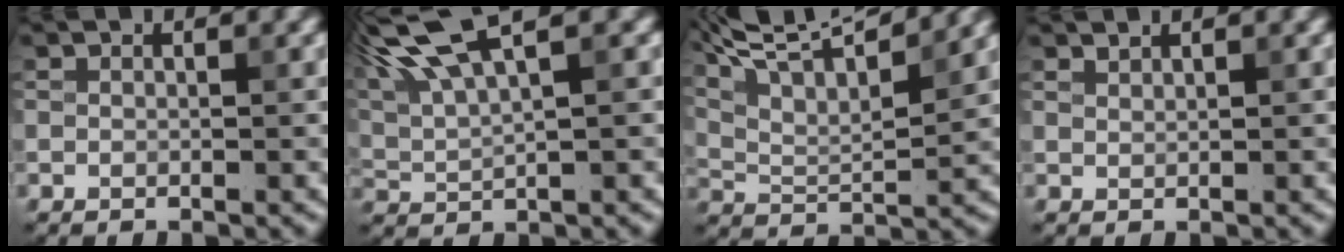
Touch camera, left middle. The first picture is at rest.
{"total": 9.3, "force": [5.6, 2.4, 7.0], "torque": [-0.148, 0.021, 0.105]}
{"total": 10.9, "force": [8.0, 2.8, 6.9], "torque": [-0.128, 0.022, 0.112]}
{"total": 0.6, "force": [0.6, 0.0, 0.1], "torque": [0.003, -0.003, 0.014]}